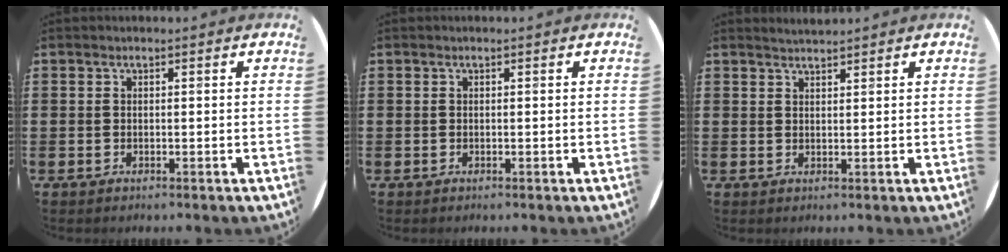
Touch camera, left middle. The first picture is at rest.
{"total": 0.0}
{"total": 1.4, "force": [1.4, 0.0, 0.1], "torque": [-0.003, 0.002, 0.028]}